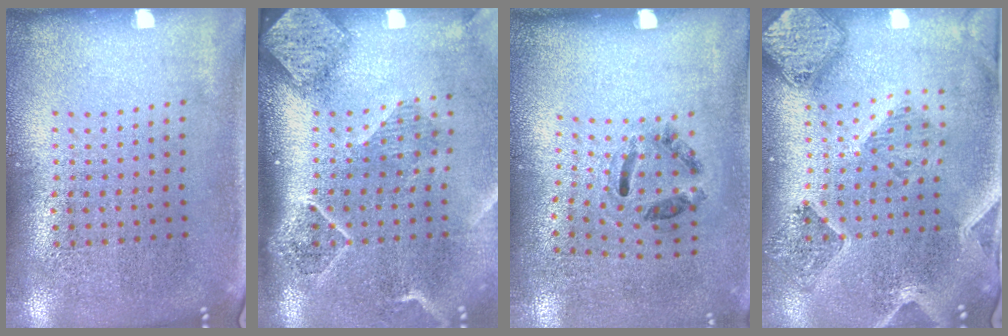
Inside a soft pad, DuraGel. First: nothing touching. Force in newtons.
{"total": 2.6, "press": 2.0, "slide": 1.6}
{"total": 1.3, "press": 0.6, "slide": 1.1}
{"total": 1.6, "press": 1.5, "slide": 0.3}